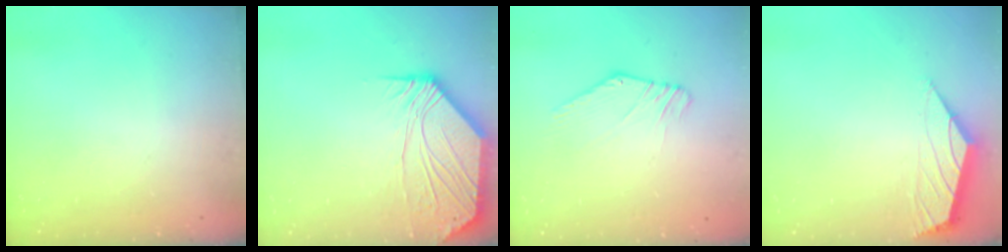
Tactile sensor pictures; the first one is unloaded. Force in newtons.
{"total": 9.0, "press": 9.0, "slide": 1.2}
{"total": 2.7, "press": 2.7, "slide": 0.1}
{"total": 0.0}